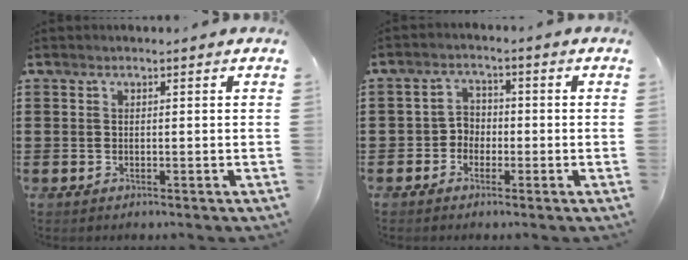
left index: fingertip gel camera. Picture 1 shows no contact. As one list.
[{"total": 3.0, "force": [-1.6, 2.5, 0.8], "torque": [-0.025, 0.009, -0.037]}]